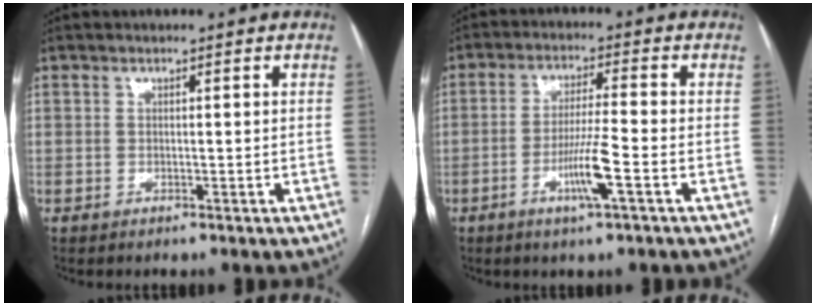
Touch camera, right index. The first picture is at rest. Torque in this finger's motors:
{"motor_torque": [0.81, -0.06, 0.66, 0.15]}